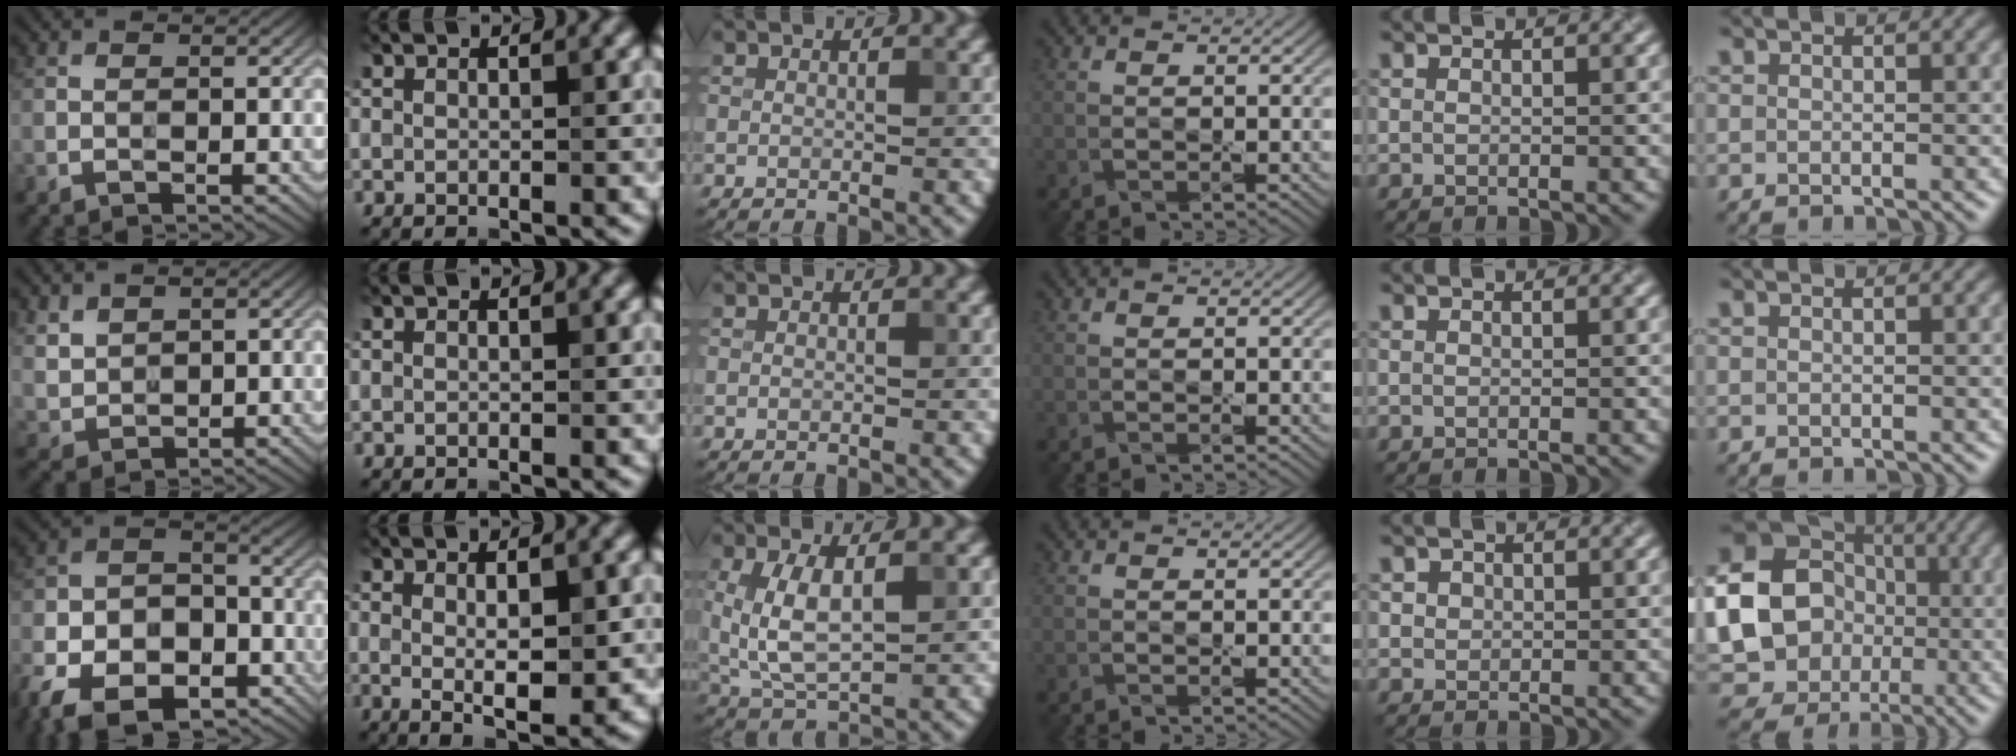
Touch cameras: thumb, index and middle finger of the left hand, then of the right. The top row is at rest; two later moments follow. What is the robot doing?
{"motion": "wipe", "object": "plastic plate"}